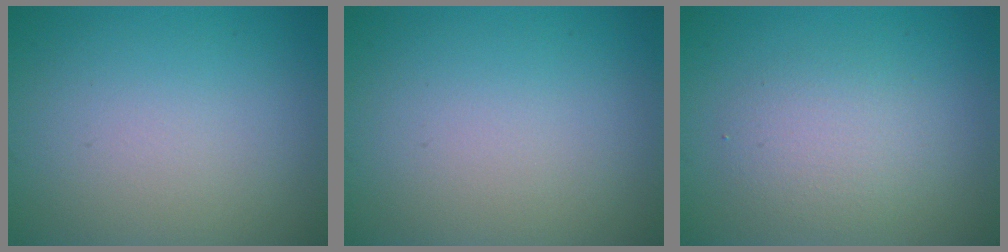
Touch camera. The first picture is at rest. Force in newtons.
{"total": 0.0}
{"total": 2.6, "press": 2.6, "slide": 0.1}